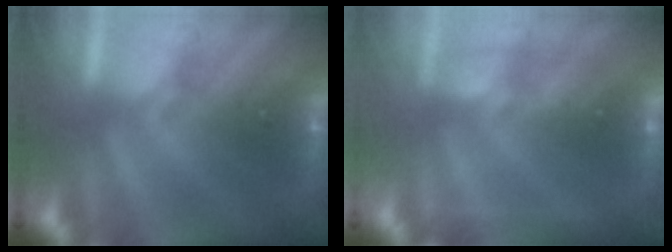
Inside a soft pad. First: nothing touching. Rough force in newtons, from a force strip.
{"total": 2.1}